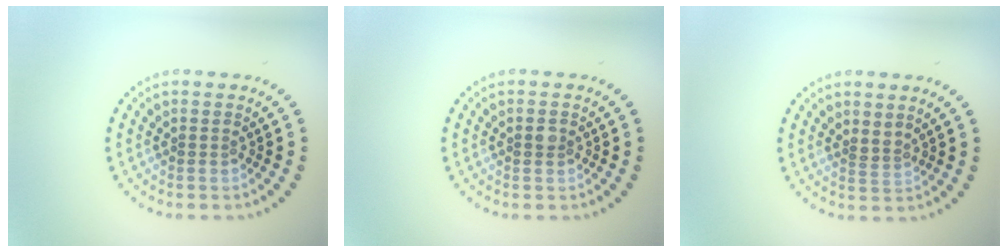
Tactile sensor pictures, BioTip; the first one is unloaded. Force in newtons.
{"total": 1.0, "press": 1.0, "slide": 0.1}
{"total": 1.0, "press": 0.5, "slide": 0.8}